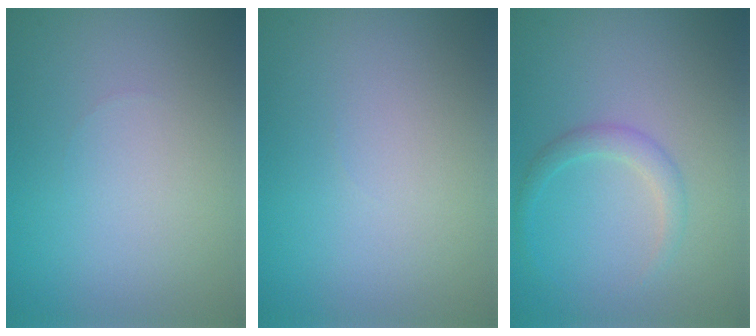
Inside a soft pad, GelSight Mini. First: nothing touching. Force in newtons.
{"total": 0.0}
{"total": 1.7, "press": 1.7, "slide": 0.1}